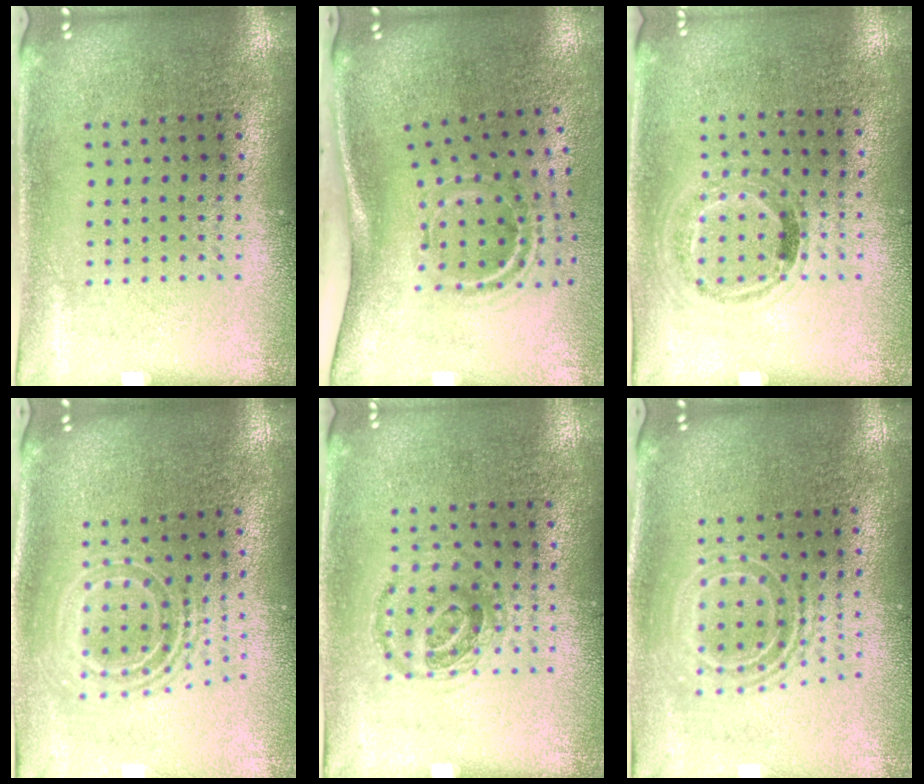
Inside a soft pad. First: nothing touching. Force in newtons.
{"total": 2.2, "press": 1.2, "slide": 1.8}
{"total": 1.0, "press": 0.8, "slide": 0.7}
{"total": 2.0, "press": 1.5, "slide": 1.4}
{"total": 1.0, "press": 0.8, "slide": 0.5}
{"total": 1.6, "press": 1.3, "slide": 0.9}